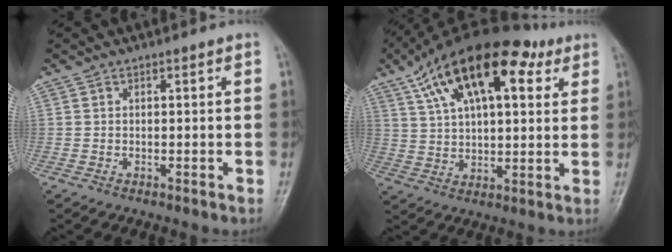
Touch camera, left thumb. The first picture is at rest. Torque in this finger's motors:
{"motor_torque": [1.41, 1.51, 1.59, -1.18, 0.25]}